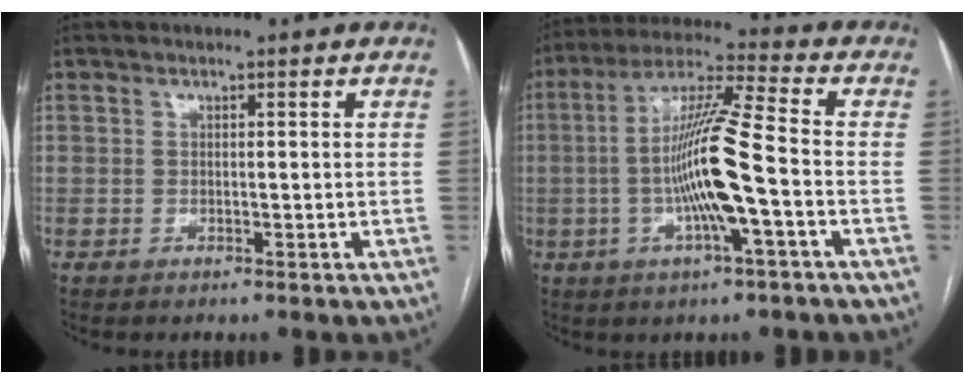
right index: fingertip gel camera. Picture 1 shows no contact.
{"total": 13.2, "force": [-2.5, 0.1, 13.0], "torque": [-0.247, 0.005, -0.051]}